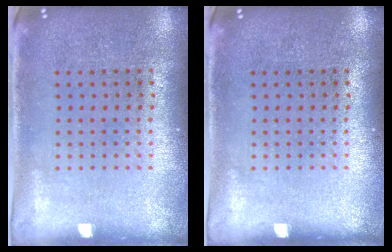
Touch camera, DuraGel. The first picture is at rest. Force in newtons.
{"total": 0.0}